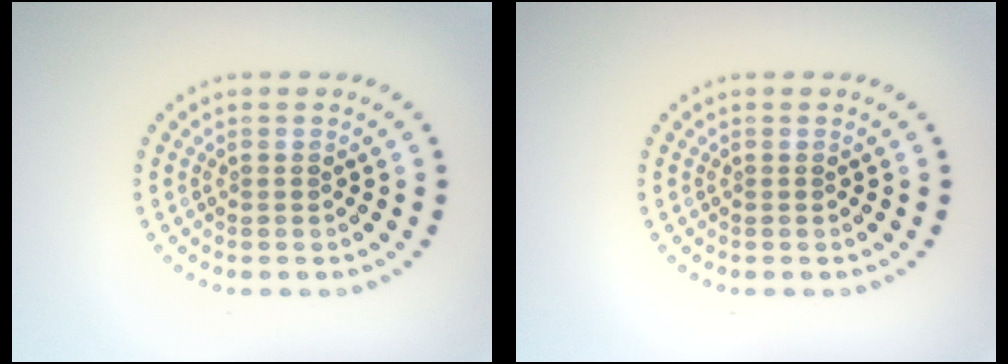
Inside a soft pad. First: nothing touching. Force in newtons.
{"total": 0.0}